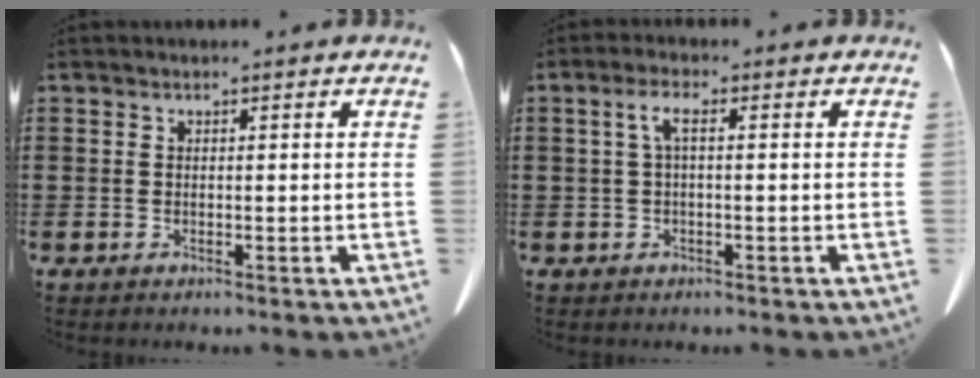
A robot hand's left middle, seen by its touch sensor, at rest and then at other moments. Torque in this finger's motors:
{"motor_torque": [-0.05, 0.07, -0.03, -0.03]}